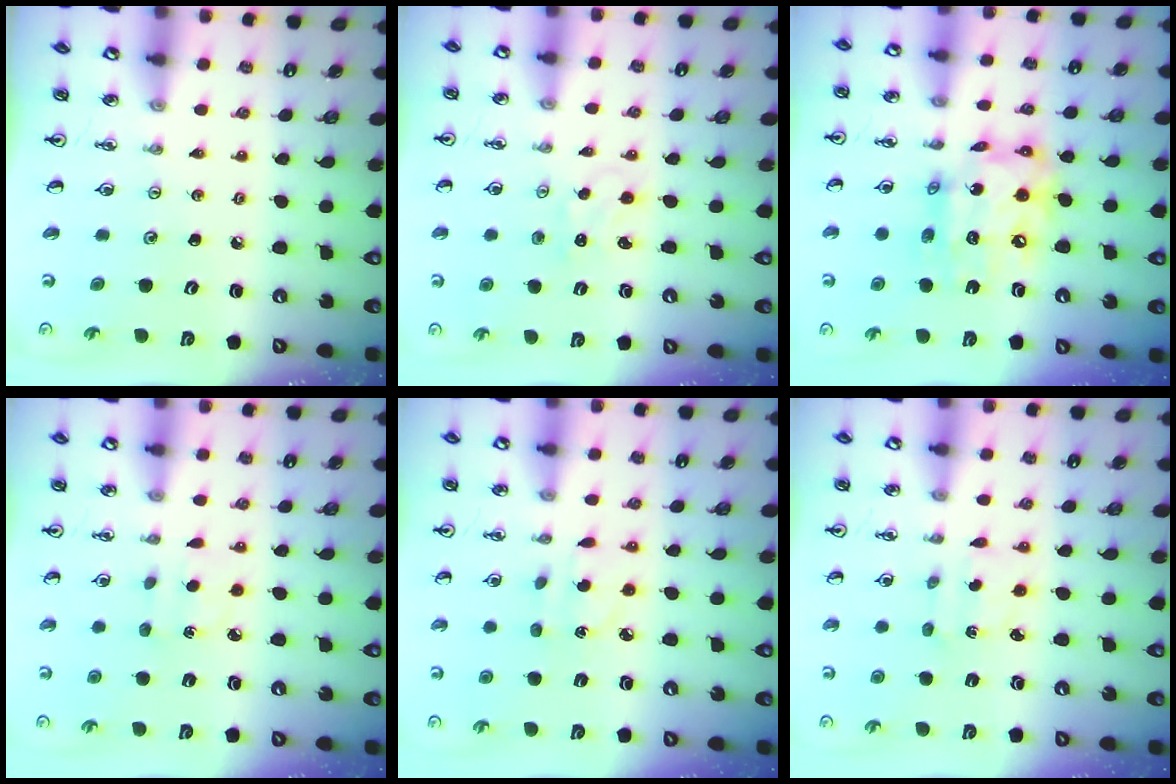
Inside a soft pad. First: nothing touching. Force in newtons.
{"total": 1.2, "press": 1.1, "slide": 0.2}
{"total": 13.5, "press": 13.5, "slide": 1.2}
{"total": 3.7, "press": 3.6, "slide": 0.4}
{"total": 3.6, "press": 3.5, "slide": 0.9}
{"total": 2.8, "press": 2.8, "slide": 0.5}